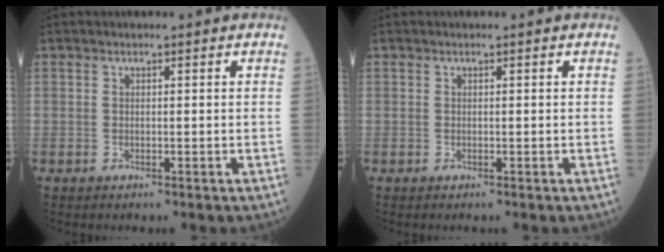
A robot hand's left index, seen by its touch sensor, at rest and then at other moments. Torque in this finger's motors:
{"motor_torque": [0.03, 0.04, 0.00, 0.00]}